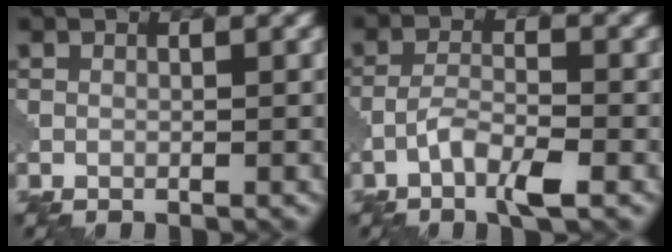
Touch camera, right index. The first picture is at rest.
{"total": 3.6, "force": [-2.0, 0.9, 2.8], "torque": [-0.060, 0.005, -0.047]}